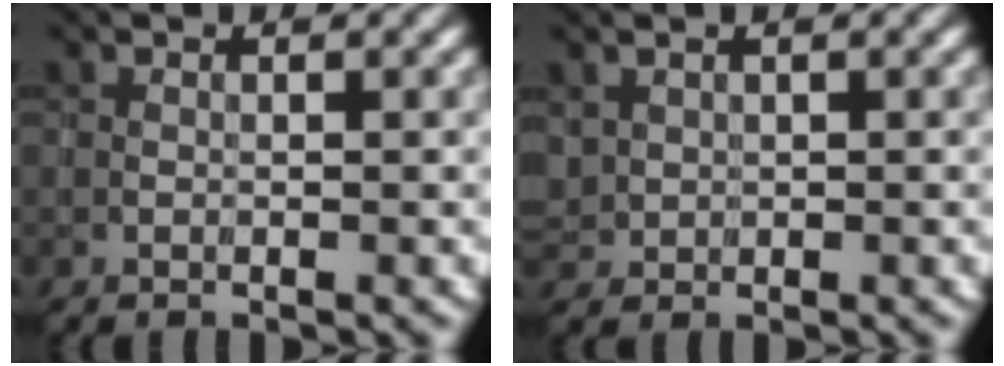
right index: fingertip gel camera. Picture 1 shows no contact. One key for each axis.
{"total": 0.9, "fx": 0.5, "fy": 0.8, "fz": -0.1, "tx": 0.000, "ty": 0.000, "tz": 0.018}